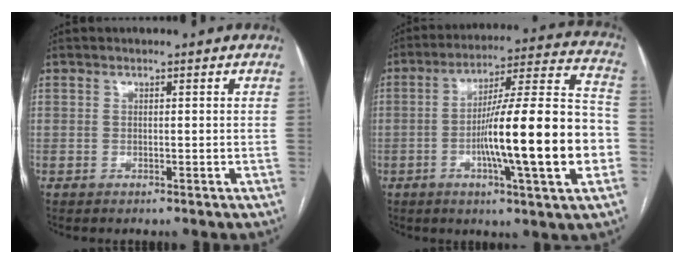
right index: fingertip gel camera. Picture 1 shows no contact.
{"total": 20.1, "force": [-4.5, 0.8, 19.5], "torque": [-0.289, 0.011, -0.067]}